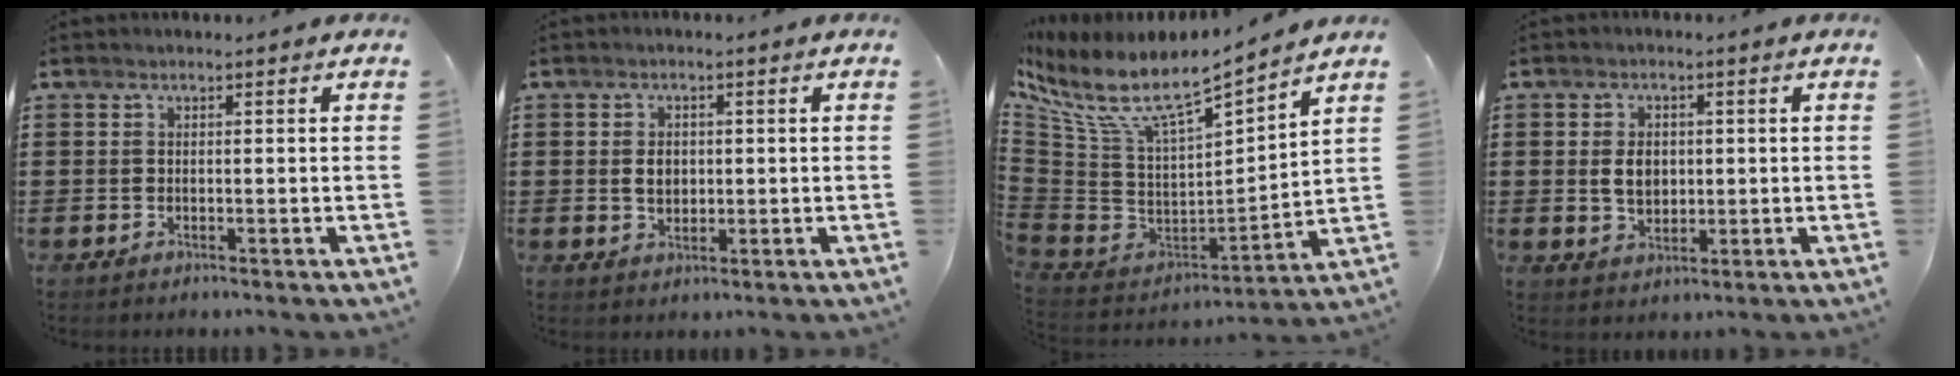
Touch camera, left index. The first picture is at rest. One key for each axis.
{"total": 2.8, "fx": 0.1, "fy": 2.1, "fz": 1.8, "tx": -0.033, "ty": 0.004, "tz": -0.002}
{"total": 8.0, "fx": 5.3, "fy": 2.3, "fz": 5.5, "tx": -0.130, "ty": -0.054, "tz": 0.085}
{"total": 3.9, "fx": 0.2, "fy": 2.8, "fz": 2.6, "tx": -0.050, "ty": 0.008, "tz": 0.000}